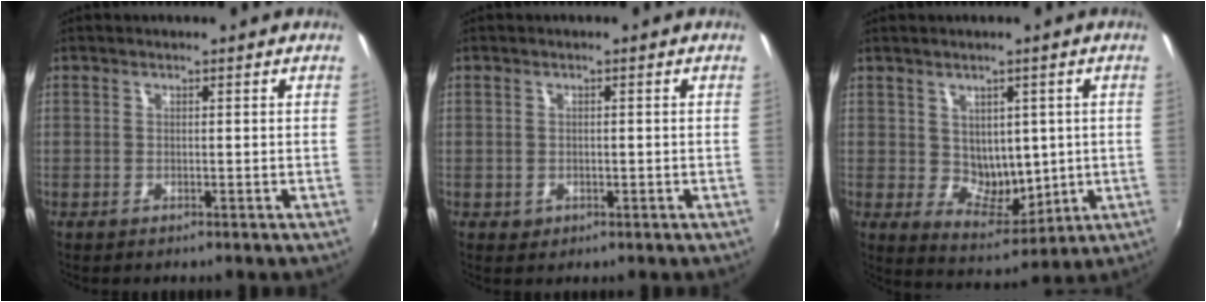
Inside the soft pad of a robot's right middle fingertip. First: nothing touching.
{"total": 1.4, "force": [-0.3, 1.2, 0.7], "torque": [-0.011, 0.000, -0.002]}
{"total": 8.1, "force": [1.3, 6.3, 4.8], "torque": [-0.081, -0.009, 0.041]}